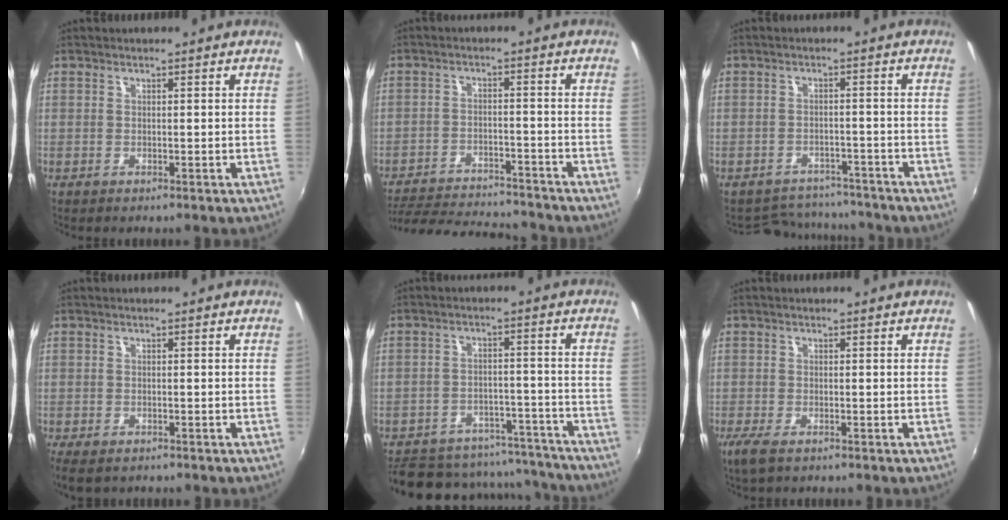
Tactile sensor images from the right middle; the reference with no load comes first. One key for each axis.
{"total": 17.6, "fx": -15.8, "fy": 3.8, "fz": 6.8, "tx": -0.152, "ty": -0.010, "tz": -0.227}
{"total": 9.3, "fx": -8.5, "fy": 3.4, "fz": 1.4, "tx": -0.044, "ty": 0.018, "tz": -0.112}
{"total": 4.2, "fx": -2.9, "fy": 1.6, "fz": 2.5, "tx": -0.056, "ty": -0.020, "tz": -0.046}
{"total": 22.1, "fx": -18.7, "fy": 9.0, "fz": 7.7, "tx": -0.170, "ty": 0.035, "tz": -0.223}
{"total": 3.2, "fx": -2.0, "fy": 0.8, "fz": 2.4, "tx": -0.055, "ty": -0.011, "tz": -0.037}